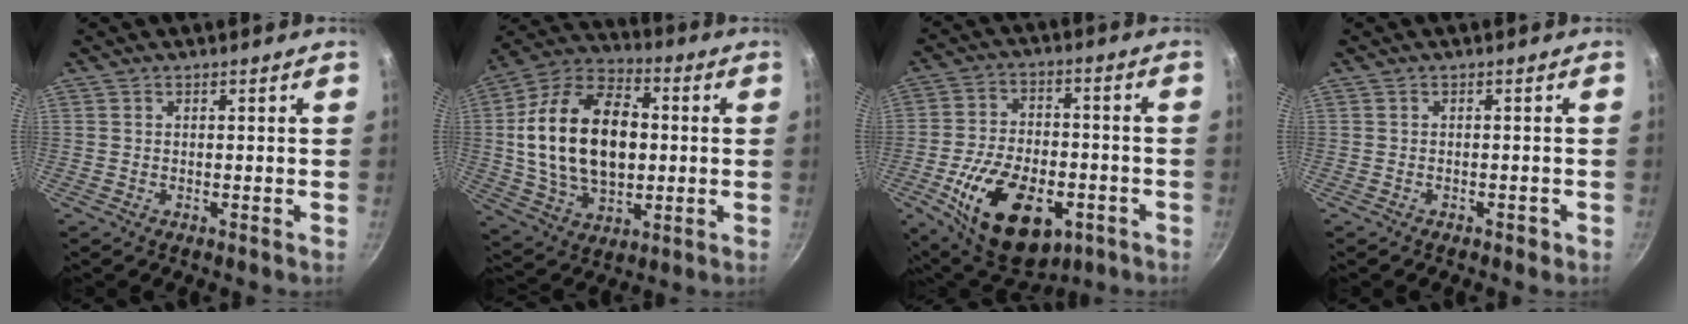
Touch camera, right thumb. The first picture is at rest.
{"total": 22.7, "force": [1.2, 14.4, 17.5], "torque": [-0.289, 0.018, 0.020]}
{"total": 20.7, "force": [-7.6, 12.1, 14.9], "torque": [-0.230, 0.021, -0.114]}
{"total": 1.0, "force": [-0.7, 0.6, 0.4], "torque": [0.001, 0.012, -0.002]}